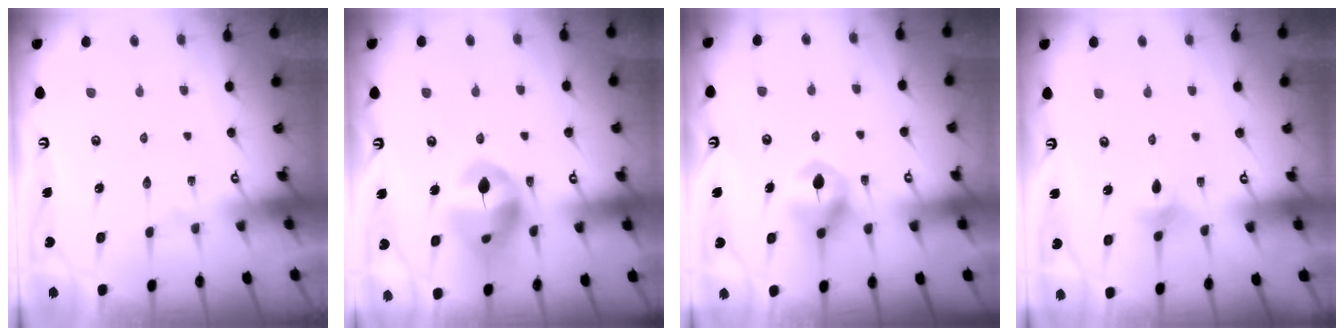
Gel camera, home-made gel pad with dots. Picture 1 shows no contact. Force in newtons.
{"total": 15.3, "press": 15.2, "slide": 2.1}
{"total": 8.4, "press": 8.4, "slide": 0.3}
{"total": 3.3, "press": 3.3, "slide": 0.8}